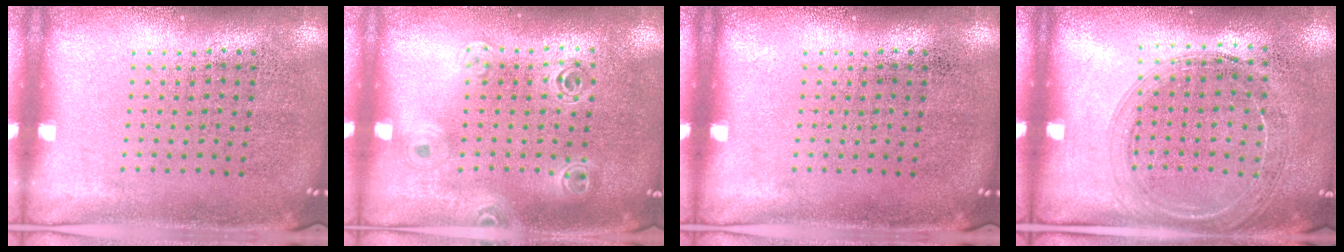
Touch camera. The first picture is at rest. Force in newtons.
{"total": 1.2, "press": 1.2, "slide": 0.3}
{"total": 0.0}
{"total": 1.6, "press": 1.5, "slide": 0.2}